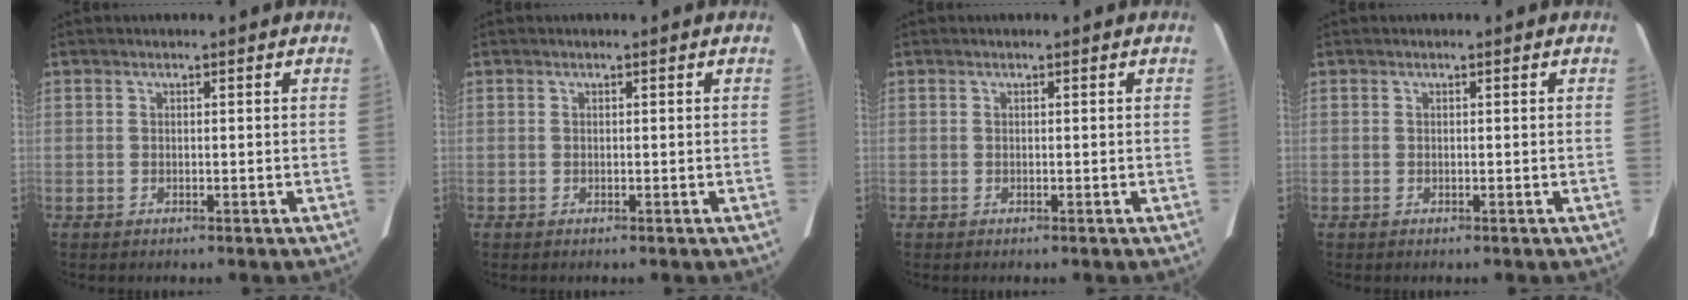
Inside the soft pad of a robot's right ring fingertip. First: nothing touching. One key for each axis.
{"total": 0.0}
{"total": 0.0}
{"total": 0.0}